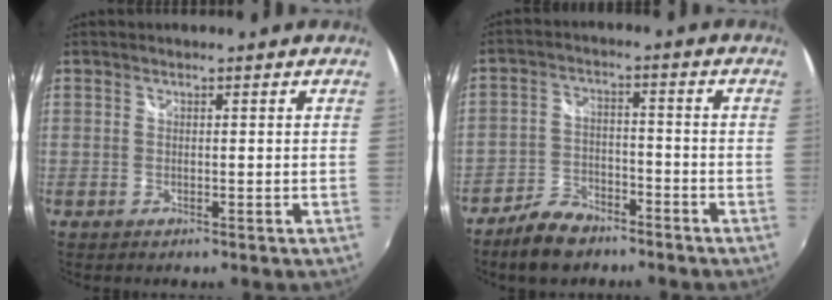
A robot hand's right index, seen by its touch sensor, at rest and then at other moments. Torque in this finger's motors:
{"motor_torque": [0.49, -0.66, -0.05, -0.01]}